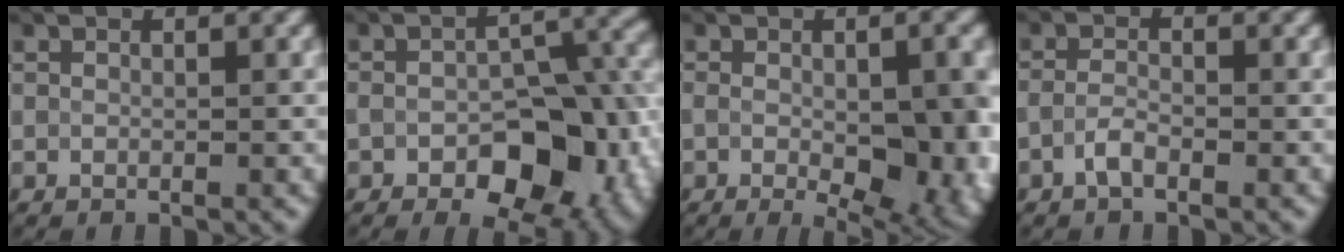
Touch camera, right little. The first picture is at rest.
{"total": 10.0, "force": [-2.9, 5.8, 7.7], "torque": [-0.106, -0.007, -0.041]}
{"total": 9.8, "force": [-1.7, 4.4, 8.6], "torque": [-0.105, -0.022, -0.010]}
{"total": 1.5, "force": [-1.0, 0.5, 1.0], "torque": [-0.025, 0.002, -0.022]}